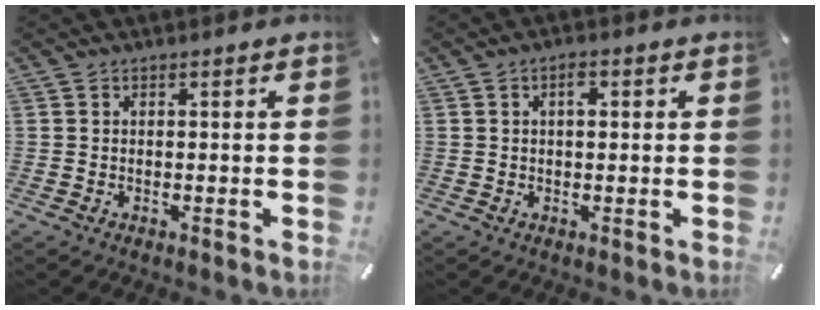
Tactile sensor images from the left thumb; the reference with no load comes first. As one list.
[{"total": 2.6, "force": [0.7, 1.3, 2.2], "torque": [-0.029, 0.001, 0.007]}]